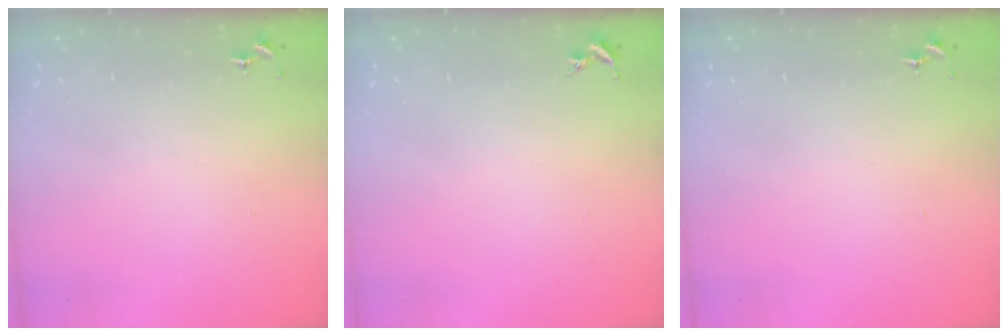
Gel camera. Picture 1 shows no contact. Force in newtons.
{"total": 0.0}
{"total": 0.0}